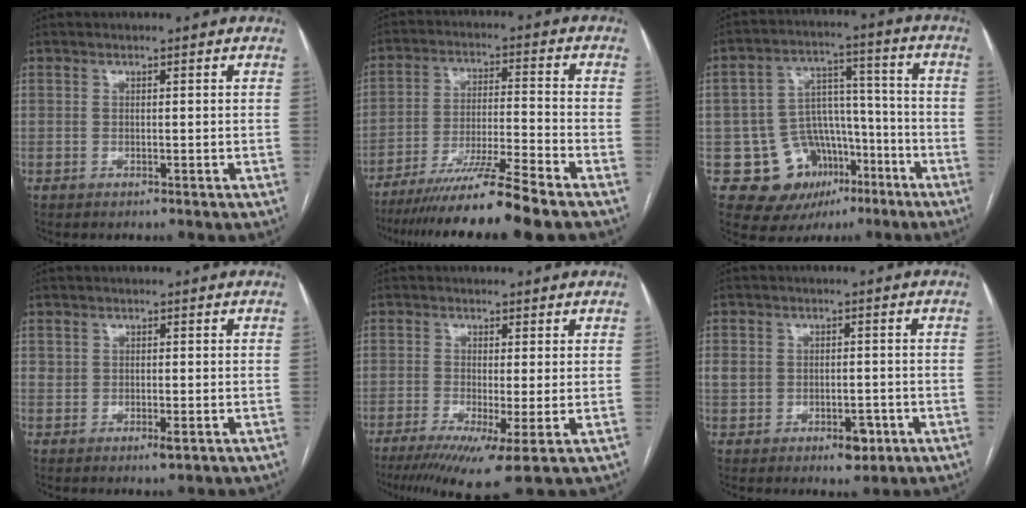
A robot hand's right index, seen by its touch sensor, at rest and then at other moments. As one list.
[{"total": 12.9, "force": [-10.4, -2.0, 7.4], "torque": [-0.116, -0.027, -0.177]}, {"total": 13.1, "force": [-5.7, 10.6, 5.3], "torque": [-0.081, 0.049, -0.071]}, {"total": 1.9, "force": [-0.3, 1.1, 1.5], "torque": [-0.021, -0.001, -0.002]}, {"total": 8.6, "force": [-4.3, 0.5, 7.5], "torque": [-0.116, -0.022, -0.071]}, {"total": 6.2, "force": [-1.7, 4.5, 4.0], "torque": [-0.055, 0.015, -0.012]}]